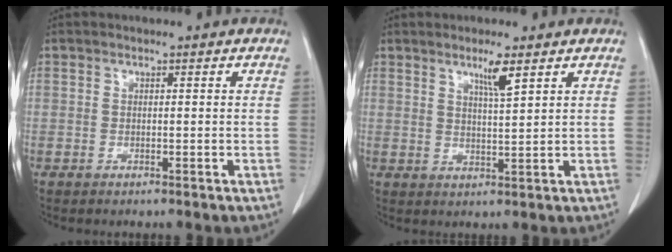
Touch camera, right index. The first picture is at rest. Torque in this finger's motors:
{"motor_torque": [0.07, 0.06, 0.05, 0.06]}